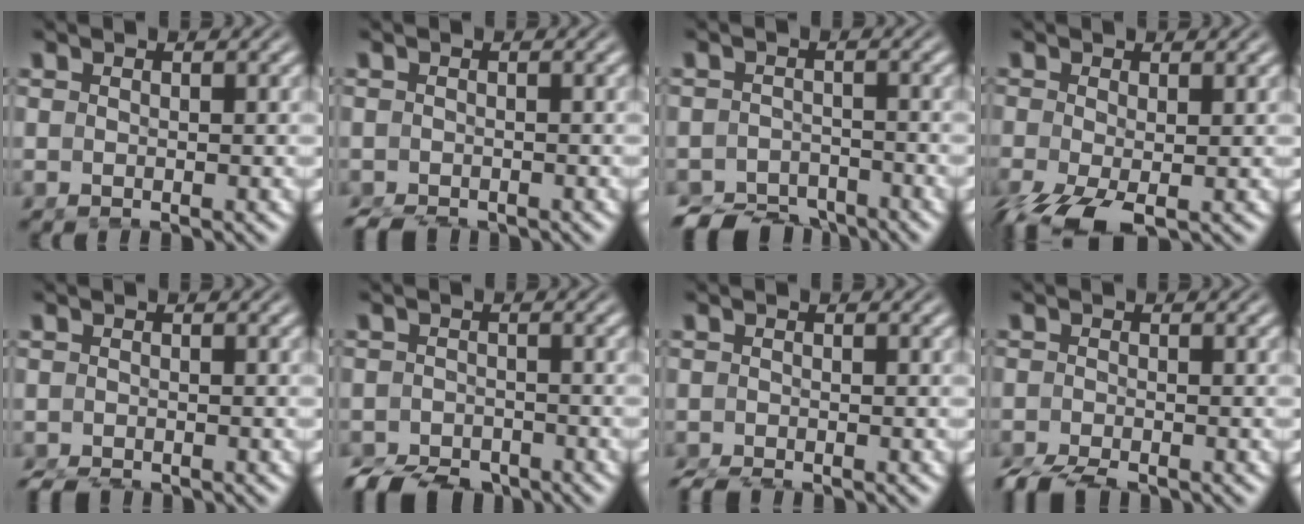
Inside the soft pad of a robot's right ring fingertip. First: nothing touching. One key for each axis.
{"total": 3.2, "fx": -2.8, "fy": 1.6, "fz": 0.6, "tx": -0.011, "ty": -0.019, "tz": -0.043}
{"total": 7.1, "fx": -6.2, "fy": 3.0, "fz": 1.6, "tx": -0.004, "ty": -0.024, "tz": -0.103}
{"total": 4.5, "fx": -3.0, "fy": 1.7, "fz": 2.8, "tx": -0.069, "ty": -0.032, "tz": -0.035}
{"total": 2.4, "fx": -2.2, "fy": 0.9, "fz": 0.3, "tx": -0.004, "ty": -0.016, "tz": -0.034}
{"total": 6.0, "fx": -5.4, "fy": 2.3, "fz": 1.2, "tx": -0.003, "ty": -0.020, "tz": -0.090}
{"total": 1.8, "fx": -1.8, "fy": 0.3, "fz": 0.0, "tx": -0.003, "ty": -0.014, "tz": -0.030}
{"total": 3.1, "fx": -3.0, "fy": 0.7, "fz": 0.8, "tx": -0.015, "ty": -0.017, "tz": -0.049}